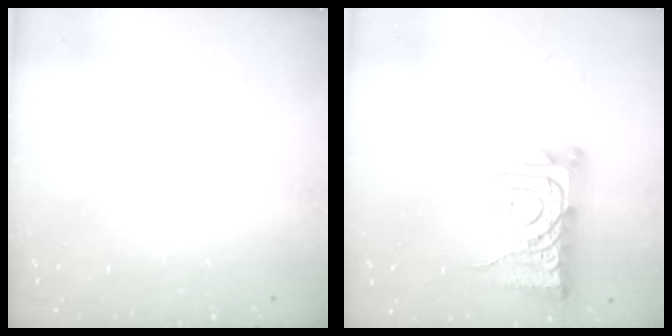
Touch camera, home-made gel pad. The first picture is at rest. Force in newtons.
{"total": 14.2, "press": 14.1, "slide": 1.5}